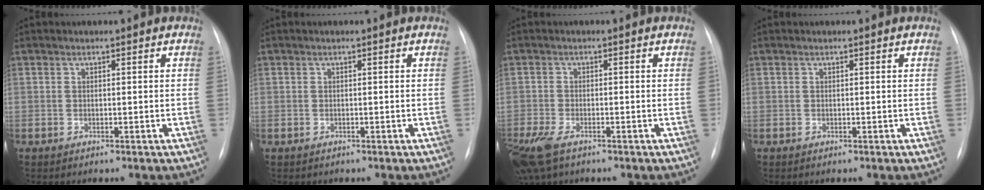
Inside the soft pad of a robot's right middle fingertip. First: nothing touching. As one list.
[{"total": 0.6, "force": [-0.2, 0.5, -0.1], "torque": [0.002, 0.007, -0.006]}, {"total": 9.1, "force": [-5.9, 3.8, 5.8], "torque": [-0.138, -0.021, -0.101]}, {"total": 0.0}]